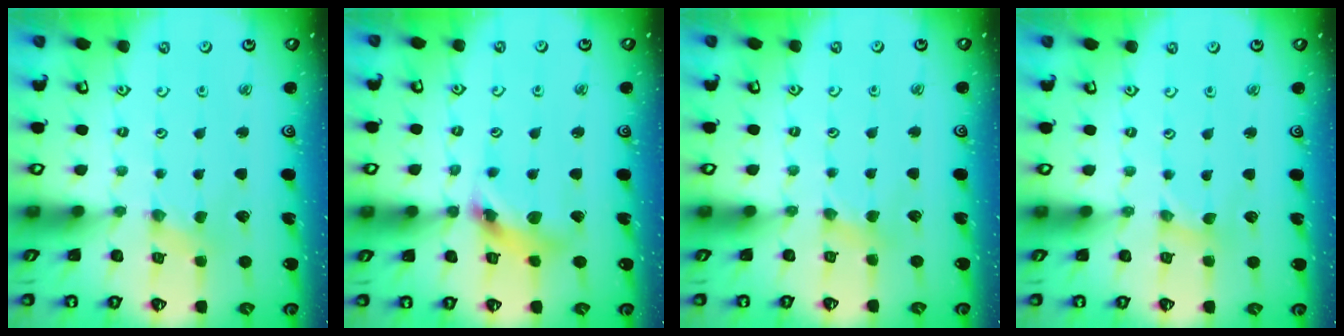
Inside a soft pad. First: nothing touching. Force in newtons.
{"total": 12.1, "press": 12.1, "slide": 1.4}
{"total": 1.9, "press": 1.9, "slide": 0.4}
{"total": 0.0}